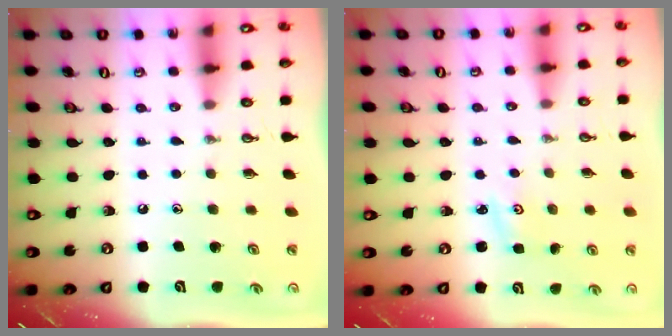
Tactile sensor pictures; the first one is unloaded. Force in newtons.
{"total": 2.0, "press": 2.0, "slide": 0.3}